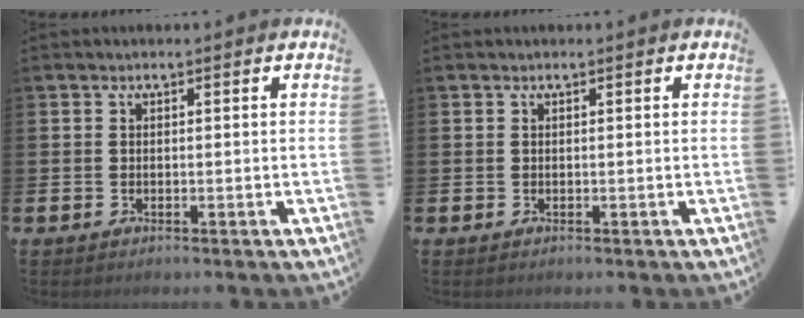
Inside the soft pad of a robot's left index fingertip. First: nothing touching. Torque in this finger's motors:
{"motor_torque": [0.01, 0.01, -0.02, -0.01]}